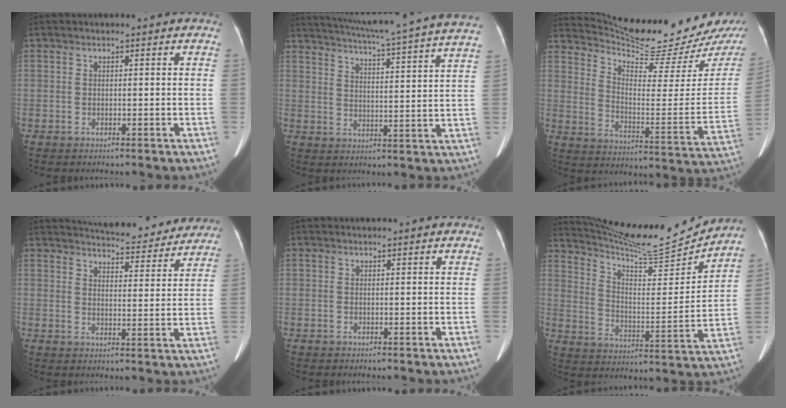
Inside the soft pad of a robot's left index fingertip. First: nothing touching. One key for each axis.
{"total": 25.6, "fx": 23.2, "fy": -0.8, "fz": 10.9, "tx": -0.183, "ty": -0.042, "tz": 0.294}
{"total": 19.7, "fx": 18.5, "fy": 0.6, "fz": 6.7, "tx": -0.116, "ty": -0.083, "tz": 0.265}
{"total": 15.0, "fx": 14.1, "fy": 2.9, "fz": 4.2, "tx": -0.049, "ty": -0.005, "tz": 0.172}
{"total": 0.8, "fx": 0.7, "fy": 0.0, "fz": 0.2, "tx": -0.009, "ty": 0.007, "tz": 0.011}
{"total": 16.7, "fx": 16.3, "fy": 0.0, "fz": 3.9, "tx": -0.084, "ty": -0.038, "tz": 0.254}